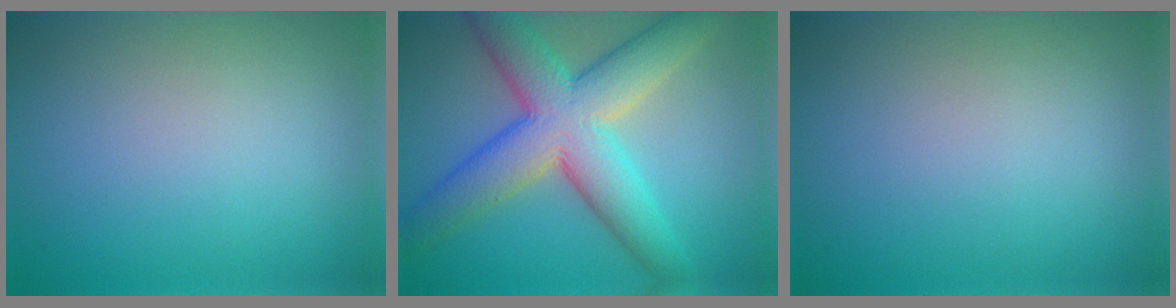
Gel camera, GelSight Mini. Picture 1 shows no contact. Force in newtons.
{"total": 10.1, "press": 10.1, "slide": 0.5}
{"total": 0.0}